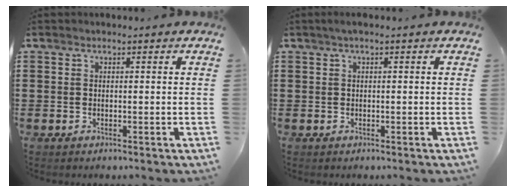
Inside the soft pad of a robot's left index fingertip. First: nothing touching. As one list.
[{"total": 0.8, "force": [0.0, 0.1, 0.8], "torque": [-0.011, -0.001, 0.000]}]